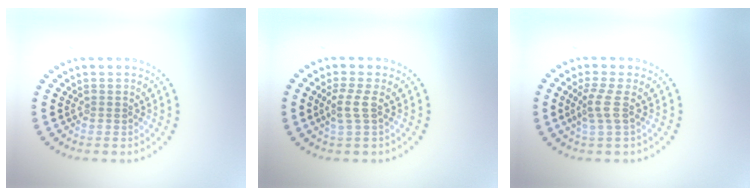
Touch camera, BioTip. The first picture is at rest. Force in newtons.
{"total": 1.9, "press": 1.6, "slide": 1.0}
{"total": 2.3, "press": 1.6, "slide": 1.6}